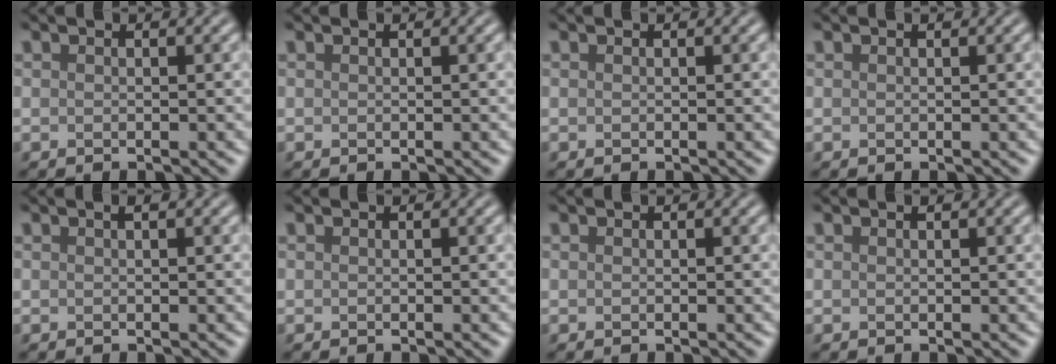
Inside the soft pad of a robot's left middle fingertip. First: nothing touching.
{"total": 0.0}
{"total": 0.0}
{"total": 0.0}
{"total": 0.6, "force": [0.4, 0.1, 0.5], "torque": [-0.008, 0.003, 0.005]}
{"total": 0.0}
{"total": 0.0}
{"total": 0.0}